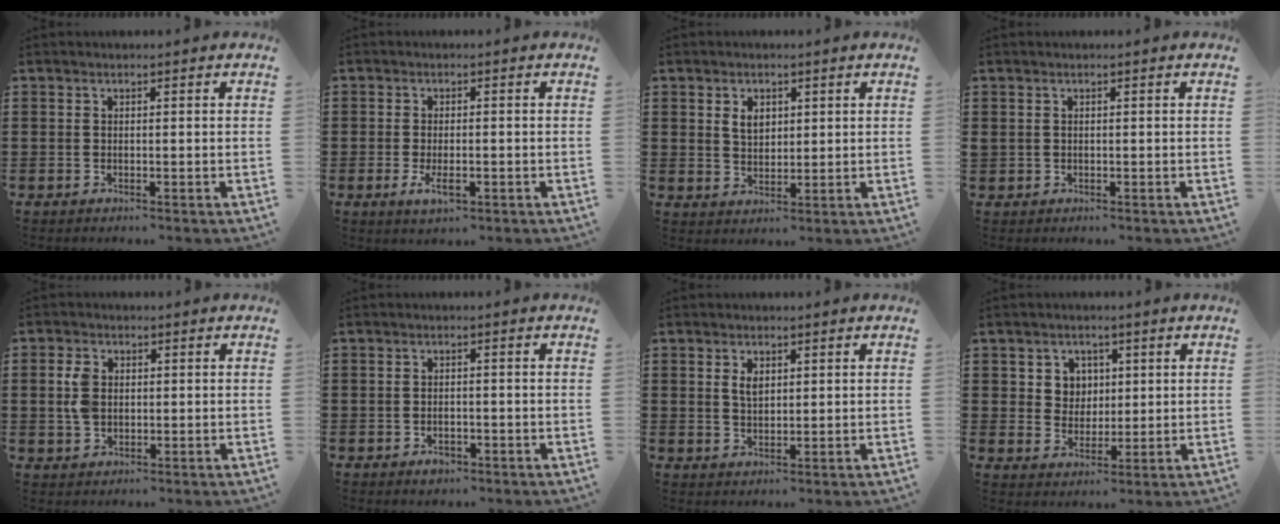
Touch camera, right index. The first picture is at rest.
{"total": 2.9, "force": [-1.0, 1.2, 2.5], "torque": [-0.051, -0.003, -0.020]}
{"total": 3.0, "force": [1.3, 2.2, 1.7], "torque": [-0.041, 0.009, 0.023]}
{"total": 0.5, "force": [0.1, 0.5, 0.1], "torque": [-0.003, 0.004, 0.002]}
{"total": 3.9, "force": [0.5, 2.7, 2.7], "torque": [-0.068, 0.009, 0.005]}
{"total": 1.4, "force": [-0.9, 0.7, 0.7], "torque": [-0.017, -0.006, -0.017]}
{"total": 2.3, "force": [0.9, 1.3, 1.7], "torque": [-0.028, 0.001, 0.014]}
{"total": 4.2, "force": [1.4, 3.9, 0.7], "torque": [-0.025, 0.010, 0.023]}